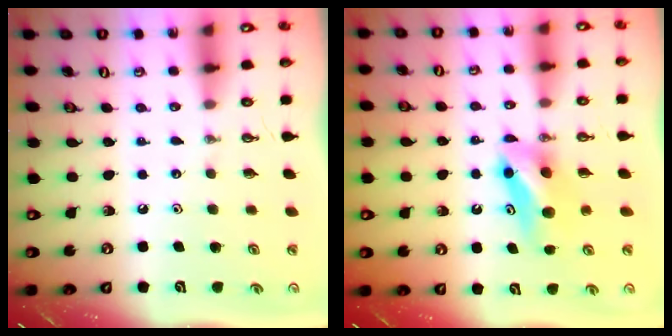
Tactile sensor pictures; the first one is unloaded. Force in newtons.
{"total": 8.0, "press": 7.3, "slide": 3.2}